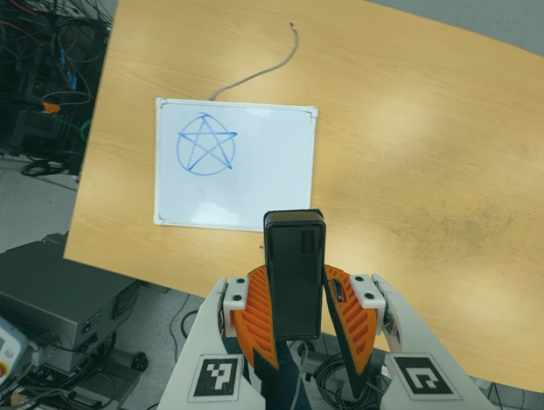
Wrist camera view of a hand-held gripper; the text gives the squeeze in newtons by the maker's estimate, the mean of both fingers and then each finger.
{"total": 5.8, "left": 5.6, "right": 6.1}